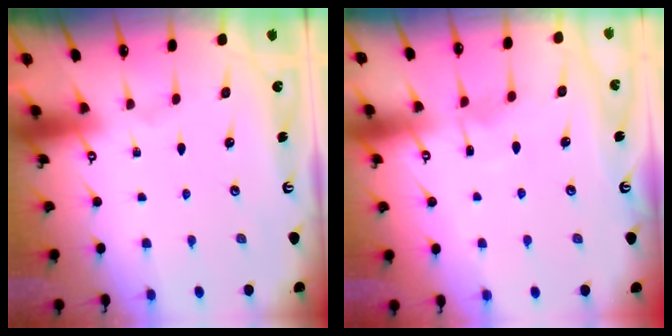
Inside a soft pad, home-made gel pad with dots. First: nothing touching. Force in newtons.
{"total": 5.7, "press": 5.7, "slide": 0.4}